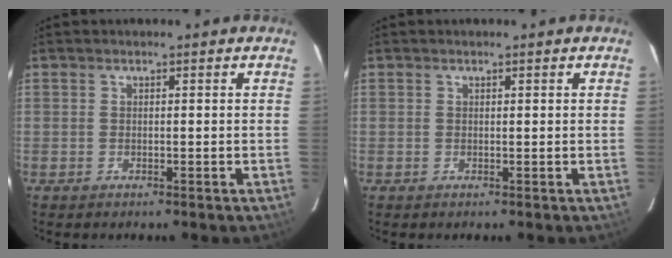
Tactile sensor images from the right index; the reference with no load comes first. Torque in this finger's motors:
{"motor_torque": [-0.02, -0.06, 0.02, 0.01]}